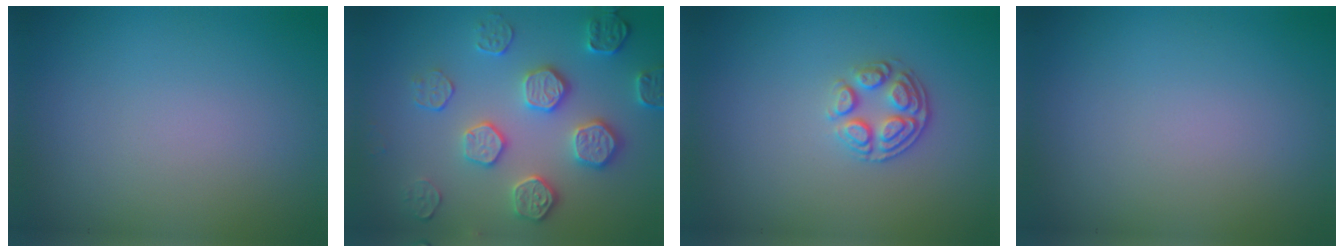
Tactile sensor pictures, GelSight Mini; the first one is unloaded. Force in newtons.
{"total": 4.6, "press": 4.3, "slide": 1.7}
{"total": 2.8, "press": 2.6, "slide": 1.2}
{"total": 0.0}